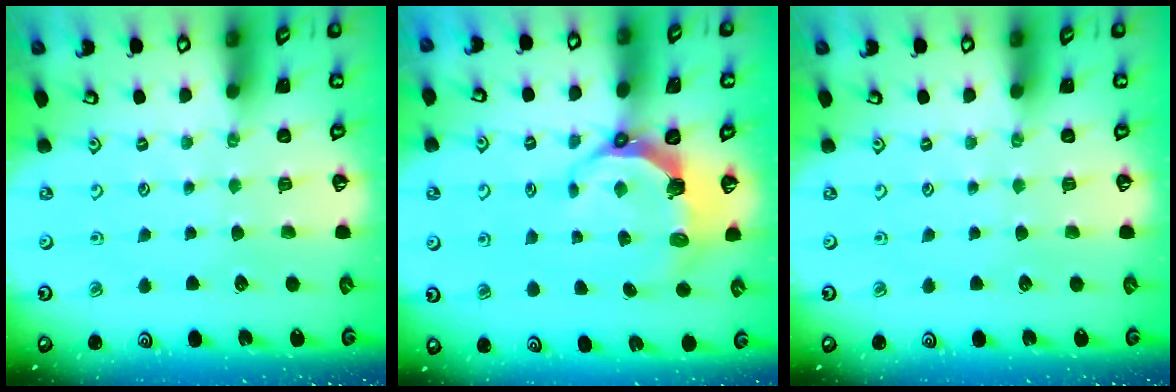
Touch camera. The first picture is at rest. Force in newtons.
{"total": 7.4, "press": 5.6, "slide": 4.8}
{"total": 0.0}